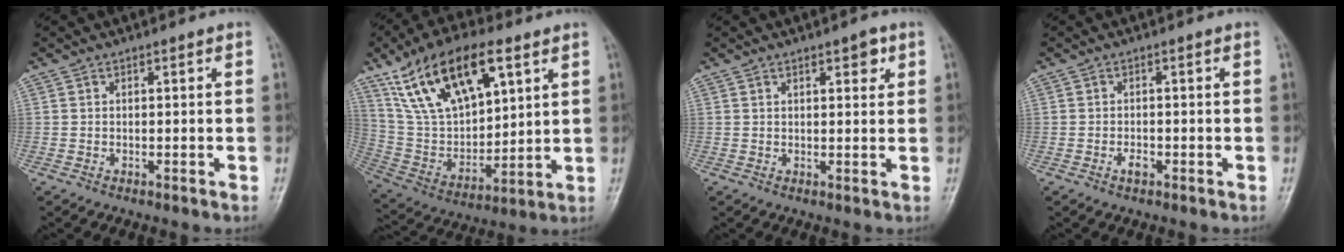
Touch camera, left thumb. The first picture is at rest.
{"total": 21.3, "force": [11.1, 9.9, 15.2], "torque": [-0.247, -0.030, 0.216]}
{"total": 3.0, "force": [1.6, 1.1, 2.2], "torque": [-0.020, -0.006, 0.021]}
{"total": 1.7, "force": [-0.8, 0.9, 1.2], "torque": [-0.019, 0.005, -0.014]}